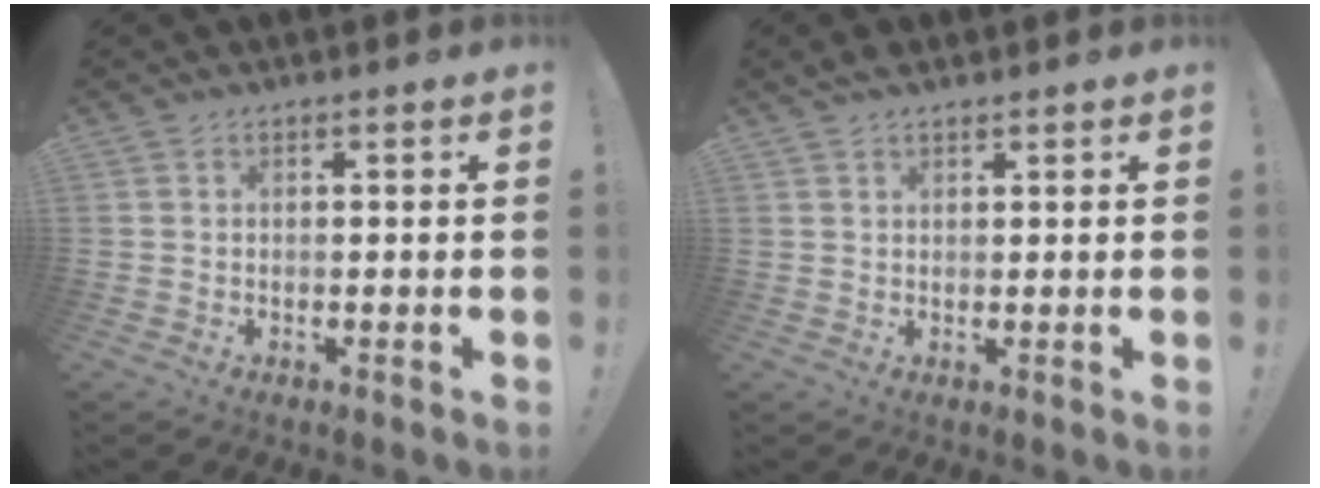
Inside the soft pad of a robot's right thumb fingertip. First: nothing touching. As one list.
[{"total": 2.2, "force": [1.8, 1.0, 0.7], "torque": [-0.013, -0.005, 0.035]}]